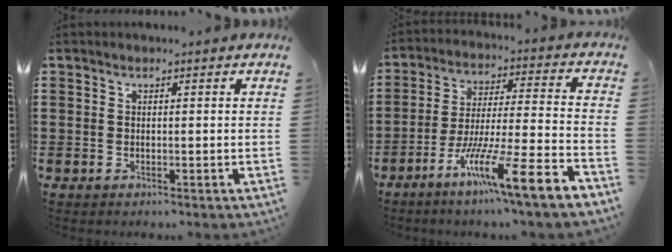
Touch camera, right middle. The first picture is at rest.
{"total": 11.8, "force": [-8.0, -0.2, 8.6], "torque": [-0.151, -0.002, -0.154]}